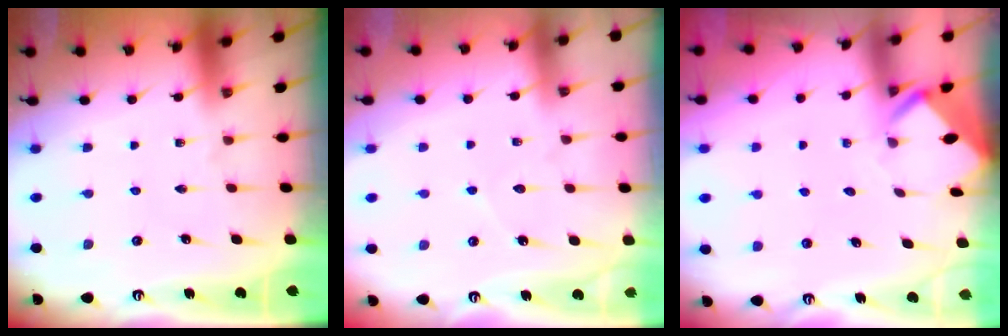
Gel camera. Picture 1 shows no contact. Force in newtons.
{"total": 3.9, "press": 3.9, "slide": 0.4}
{"total": 3.2, "press": 3.2, "slide": 0.2}